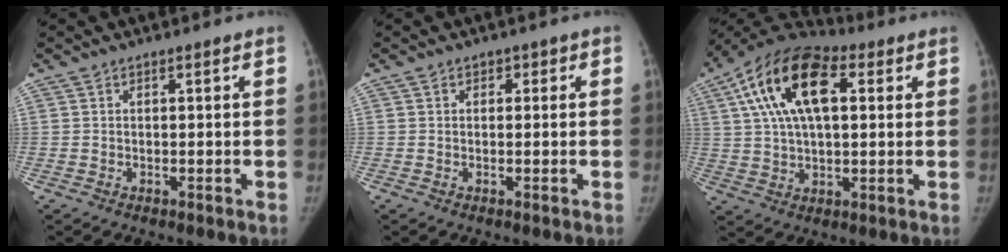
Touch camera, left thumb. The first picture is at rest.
{"total": 1.0, "force": [0.2, 0.9, 0.4], "torque": [0.009, 0.002, -0.002]}
{"total": 18.2, "force": [5.5, 9.6, 14.4], "torque": [-0.250, 0.018, 0.087]}